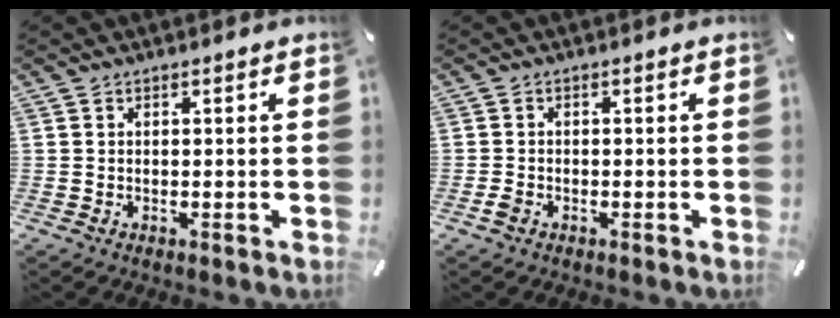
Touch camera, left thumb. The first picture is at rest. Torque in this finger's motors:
{"motor_torque": [-0.25, 0.50, 0.01, -0.08, 0.03]}